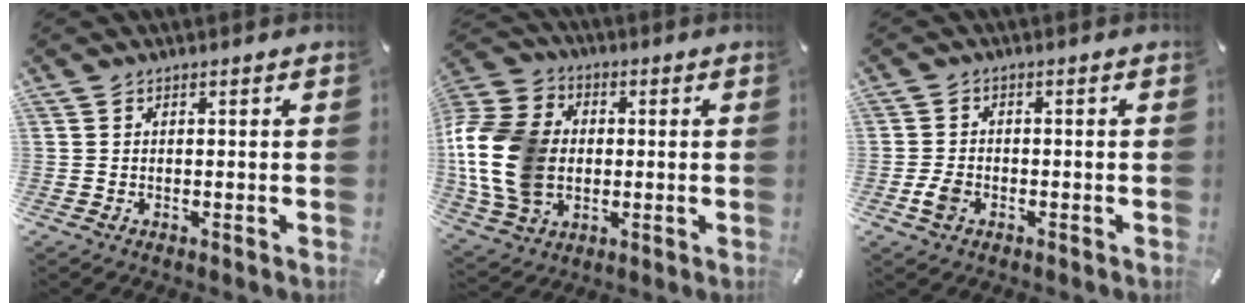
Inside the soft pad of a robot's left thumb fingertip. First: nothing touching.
{"total": 18.7, "force": [-0.9, 14.7, 11.6], "torque": [-0.269, 0.013, -0.017]}
{"total": 3.6, "force": [-1.3, 2.5, 2.1], "torque": [-0.057, -0.001, -0.028]}